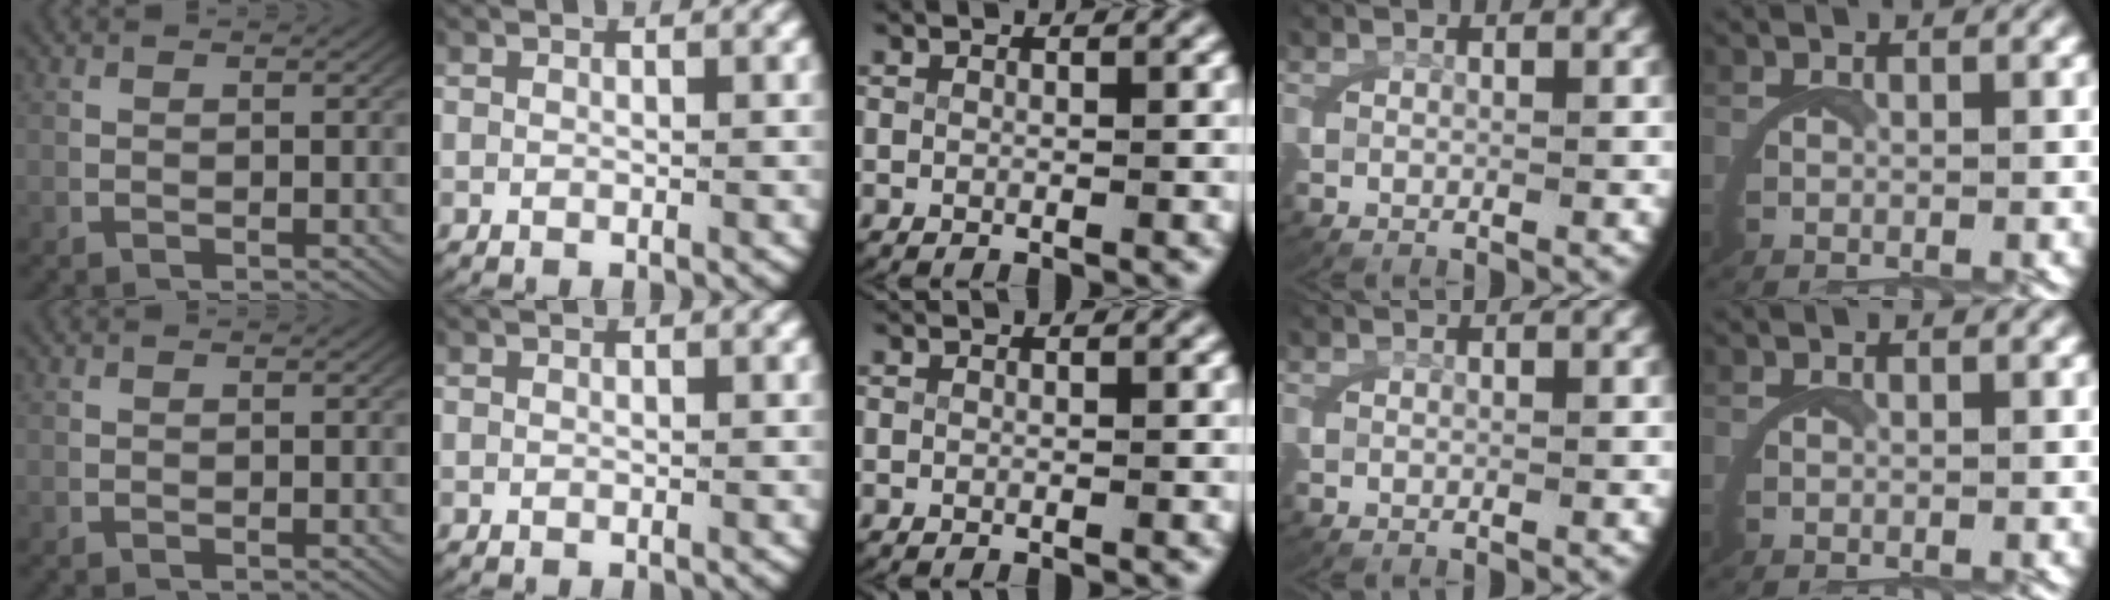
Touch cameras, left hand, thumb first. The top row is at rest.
{}